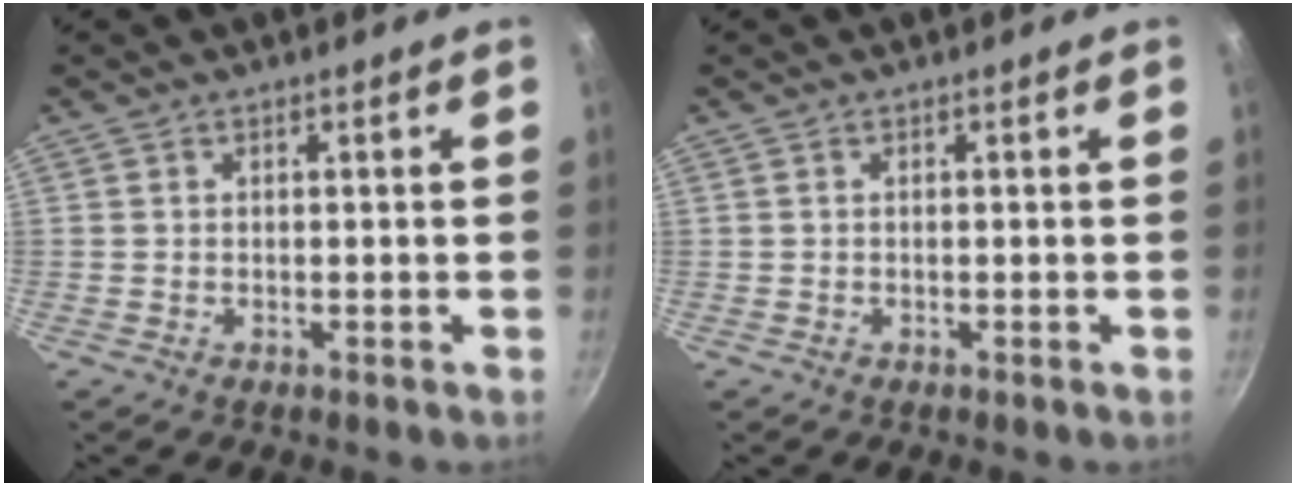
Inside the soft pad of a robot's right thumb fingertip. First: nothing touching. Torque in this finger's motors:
{"motor_torque": [0.13, 0.19, 0.00, 0.48, 0.02]}